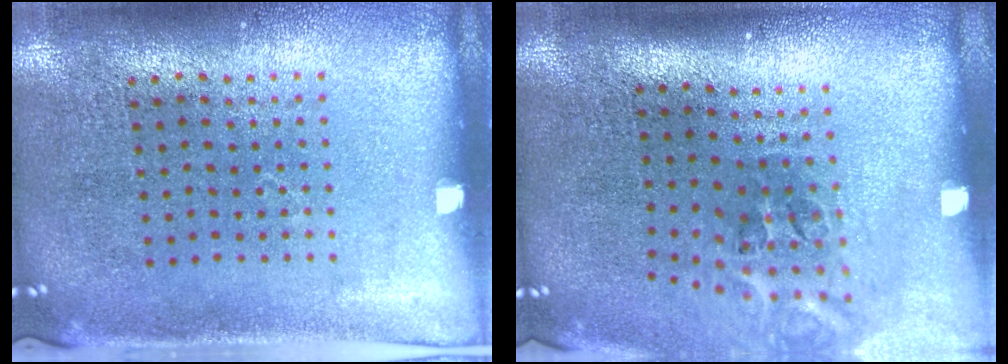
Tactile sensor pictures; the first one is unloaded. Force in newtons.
{"total": 2.2, "press": 1.4, "slide": 1.7}